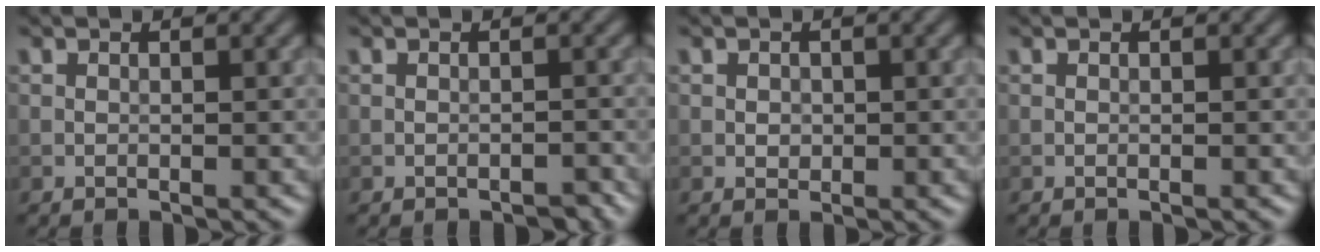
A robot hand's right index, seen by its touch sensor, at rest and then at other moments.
{"total": 0.9, "force": [-0.7, 0.3, 0.4], "torque": [-0.004, 0.001, -0.009]}
{"total": 0.8, "force": [0.1, 0.7, 0.3], "torque": [-0.005, -0.003, 0.001]}
{"total": 0.0}